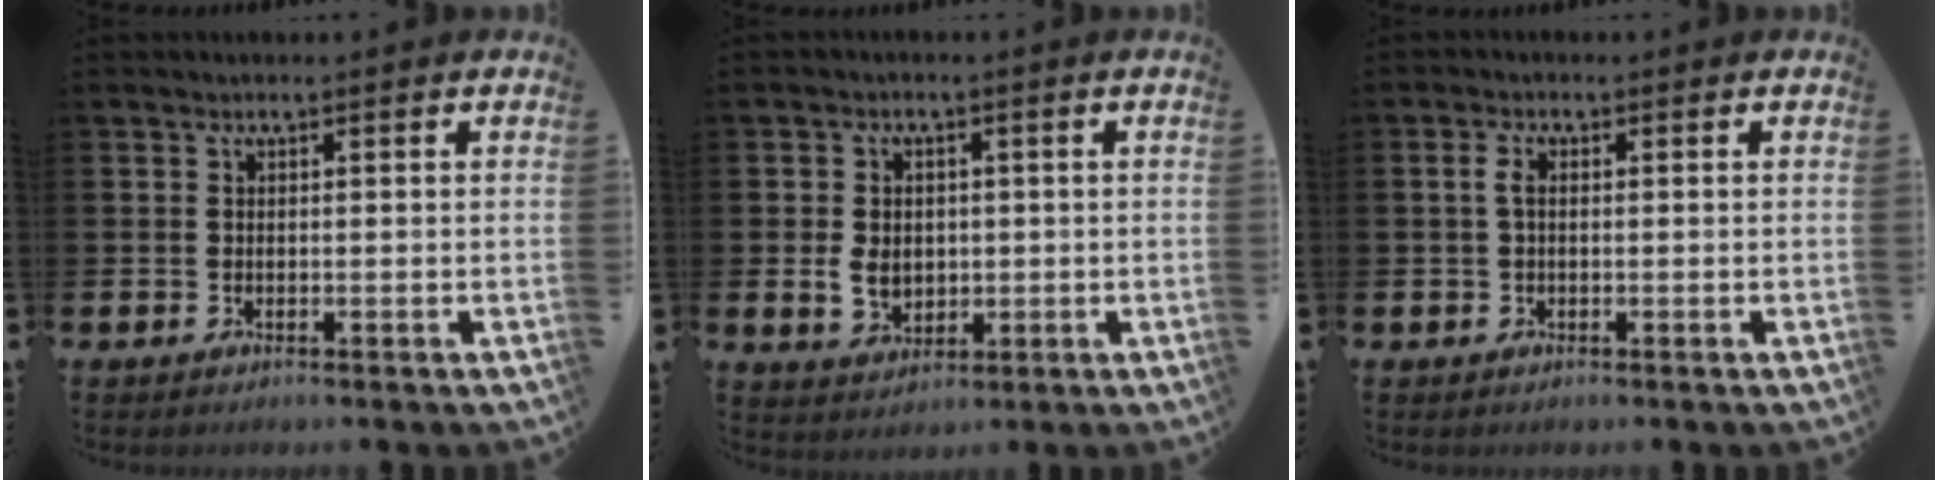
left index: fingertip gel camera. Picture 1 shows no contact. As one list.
[{"total": 3.9, "force": [0.2, 3.2, 2.3], "torque": [-0.035, 0.005, -0.003]}, {"total": 1.9, "force": [0.1, 1.1, 1.6], "torque": [-0.032, 0.009, -0.001]}]